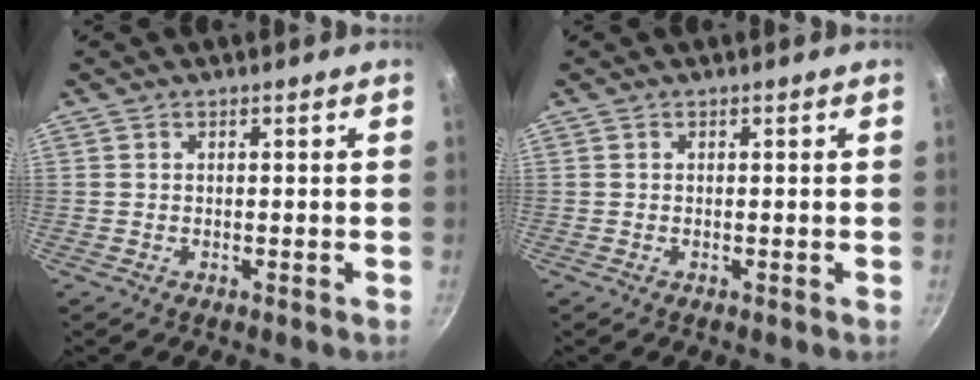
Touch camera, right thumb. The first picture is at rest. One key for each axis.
{"total": 0.0}